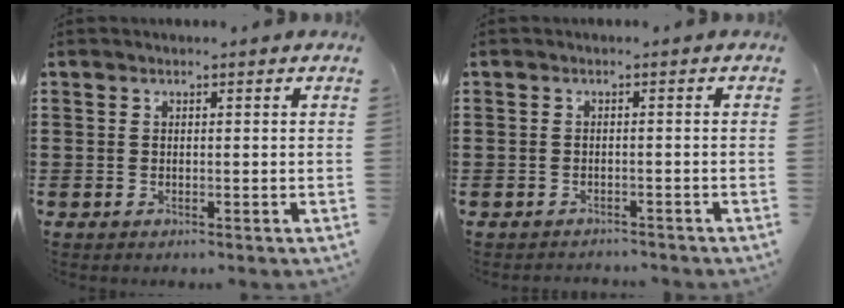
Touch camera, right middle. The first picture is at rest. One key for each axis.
{"total": 1.3, "fx": -1.3, "fy": 0.2, "fz": -0.2, "tx": 0.000, "ty": 0.004, "tz": -0.030}